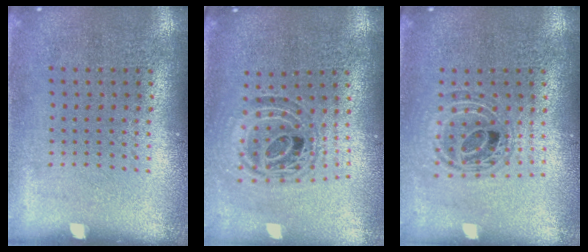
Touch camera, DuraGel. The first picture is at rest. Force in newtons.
{"total": 1.0, "press": 0.9, "slide": 0.2}
{"total": 0.9, "press": 0.9, "slide": 0.2}